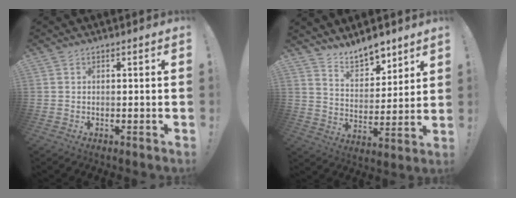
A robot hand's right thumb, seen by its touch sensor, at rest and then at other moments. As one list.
[{"total": 10.1, "force": [8.9, 3.7, 3.0], "torque": [-0.045, -0.071, 0.167]}]